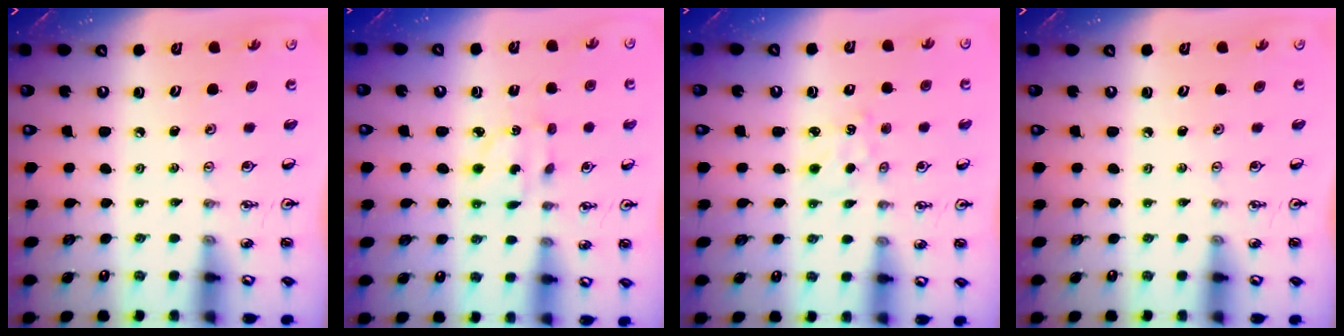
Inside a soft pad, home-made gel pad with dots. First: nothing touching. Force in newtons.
{"total": 3.7, "press": 3.7, "slide": 0.2}
{"total": 3.6, "press": 3.5, "slide": 0.5}
{"total": 0.0}